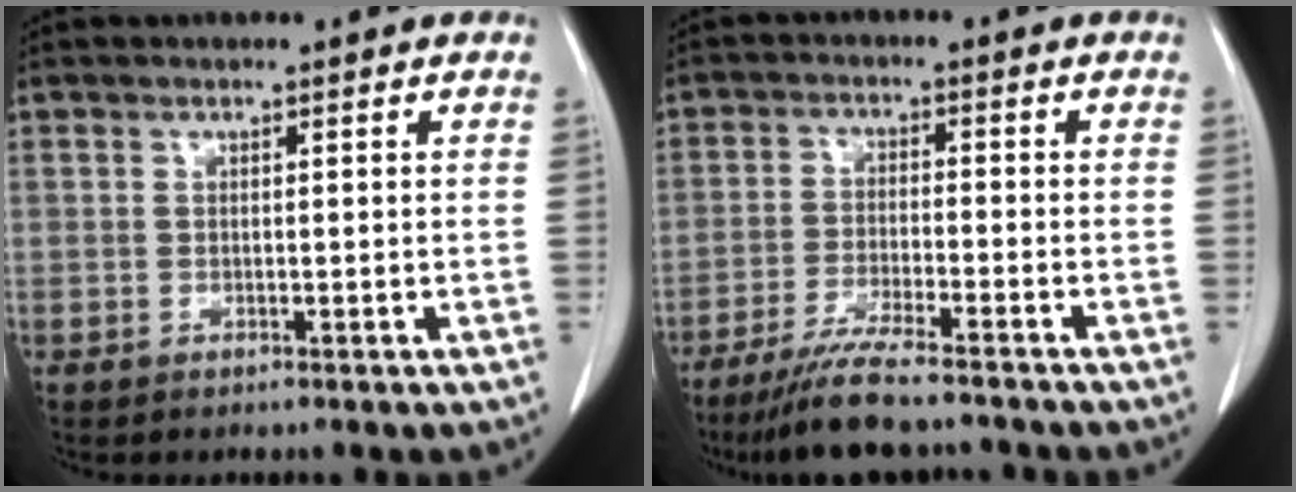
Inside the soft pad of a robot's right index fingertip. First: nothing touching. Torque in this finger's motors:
{"motor_torque": [0.82, -0.78, 0.34, 0.08]}